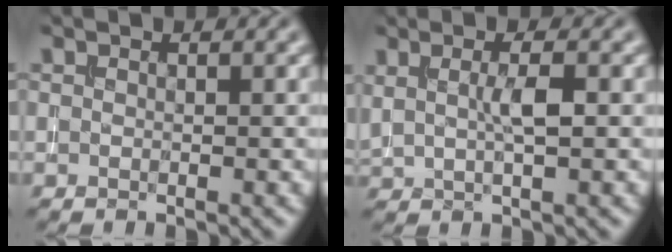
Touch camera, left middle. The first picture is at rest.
{"total": 2.2, "force": [0.5, 0.5, 2.1], "torque": [-0.040, 0.002, 0.011]}